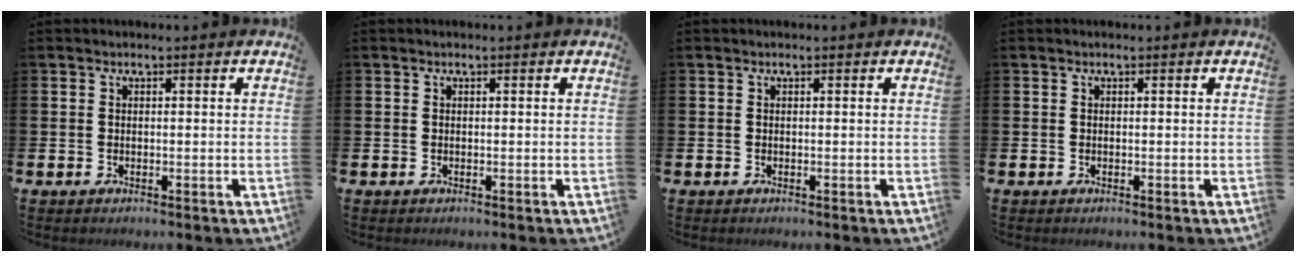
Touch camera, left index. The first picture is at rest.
{"total": 0.0}
{"total": 0.0}
{"total": 0.0}